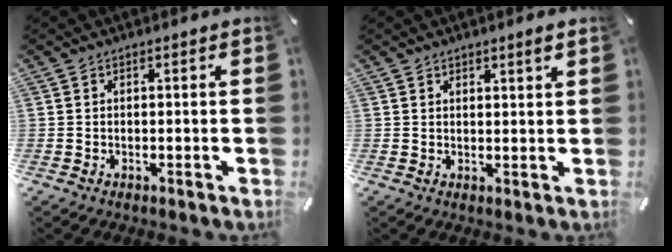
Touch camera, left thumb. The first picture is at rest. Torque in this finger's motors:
{"motor_torque": [0.04, -0.41, 0.18, 0.18, 0.00]}